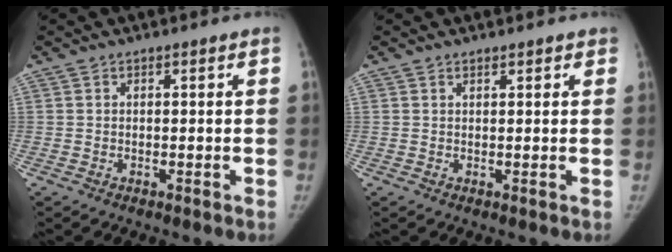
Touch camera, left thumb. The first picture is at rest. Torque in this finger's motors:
{"motor_torque": [-0.12, 0.03, -0.20, 0.03, -0.05]}